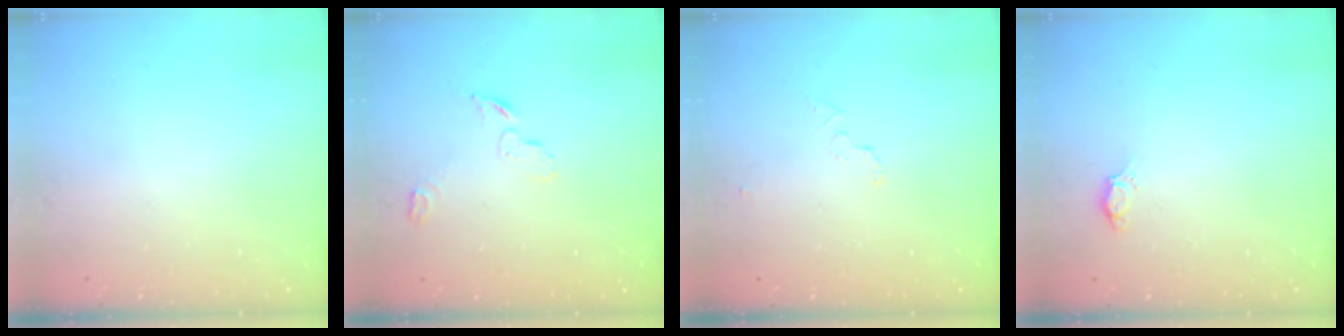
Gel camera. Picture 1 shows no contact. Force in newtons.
{"total": 5.5, "press": 5.5, "slide": 0.5}
{"total": 2.9, "press": 2.9, "slide": 0.2}
{"total": 3.0, "press": 2.9, "slide": 0.4}